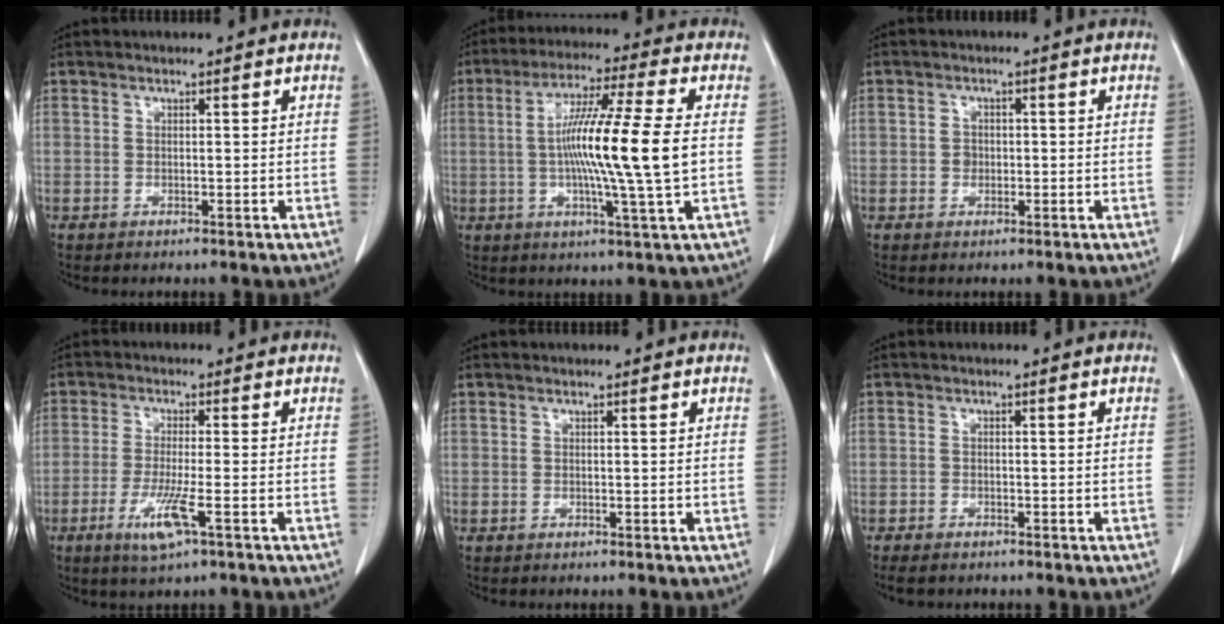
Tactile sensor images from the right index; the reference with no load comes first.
{"total": 14.7, "force": [-0.2, -0.9, 14.6], "torque": [-0.265, -0.005, -0.013]}
{"total": 1.7, "force": [-0.3, 1.5, 0.8], "torque": [-0.008, 0.006, -0.006]}
{"total": 5.9, "force": [-2.7, 0.0, 5.3], "torque": [-0.106, -0.016, -0.051]}
{"total": 0.0}
{"total": 2.6, "force": [-2.1, 0.9, 1.1], "torque": [-0.018, -0.004, -0.033]}